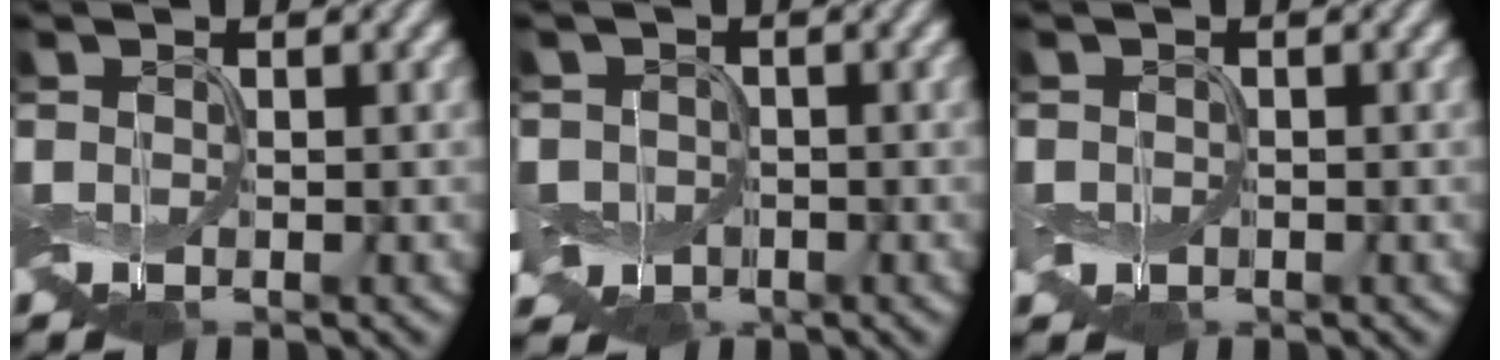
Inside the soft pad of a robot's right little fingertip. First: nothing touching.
{"total": 3.2, "force": [-1.2, 2.7, 1.2], "torque": [-0.020, -0.004, -0.029]}
{"total": 1.3, "force": [-0.3, 1.2, 0.4], "torque": [-0.015, 0.000, -0.008]}